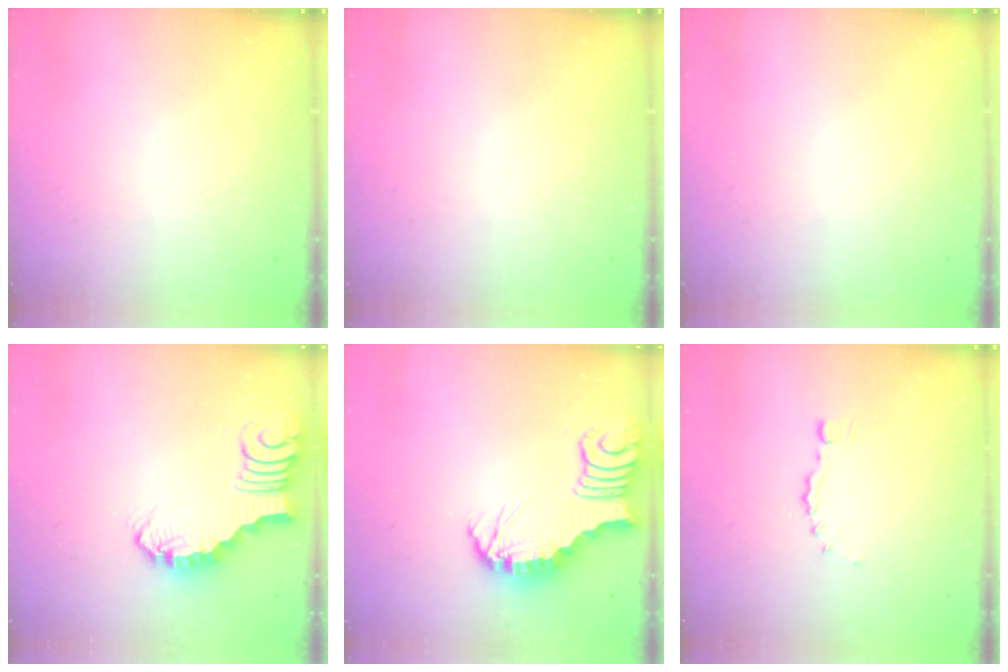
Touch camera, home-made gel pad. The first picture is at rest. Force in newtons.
{"total": 0.0}
{"total": 0.0}
{"total": 2.4, "press": 2.4, "slide": 0.3}
{"total": 3.9, "press": 3.8, "slide": 0.7}
{"total": 0.0}